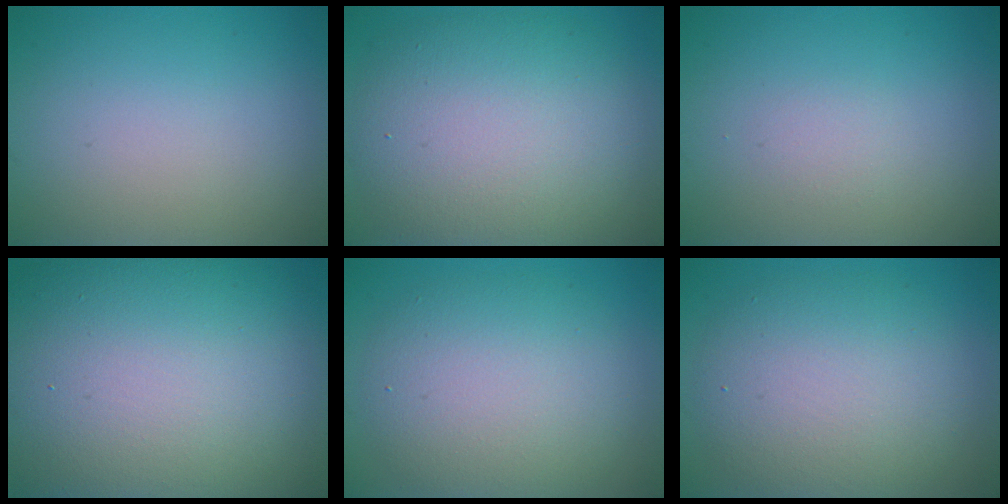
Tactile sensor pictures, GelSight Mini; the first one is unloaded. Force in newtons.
{"total": 10.6, "press": 10.6, "slide": 0.5}
{"total": 0.8, "press": 0.8, "slide": 0.1}
{"total": 19.0, "press": 18.9, "slide": 1.1}
{"total": 6.7, "press": 6.7, "slide": 0.3}
{"total": 6.9, "press": 6.9, "slide": 0.3}